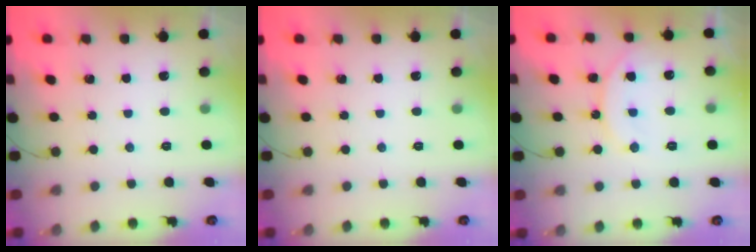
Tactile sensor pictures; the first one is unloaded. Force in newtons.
{"total": 0.0}
{"total": 12.7, "press": 12.6, "slide": 1.5}